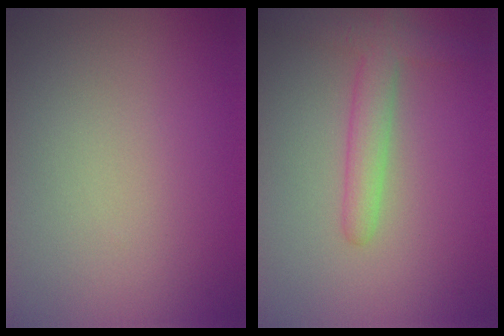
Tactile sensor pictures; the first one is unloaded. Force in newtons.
{"total": 3.0, "press": 3.0, "slide": 0.2}